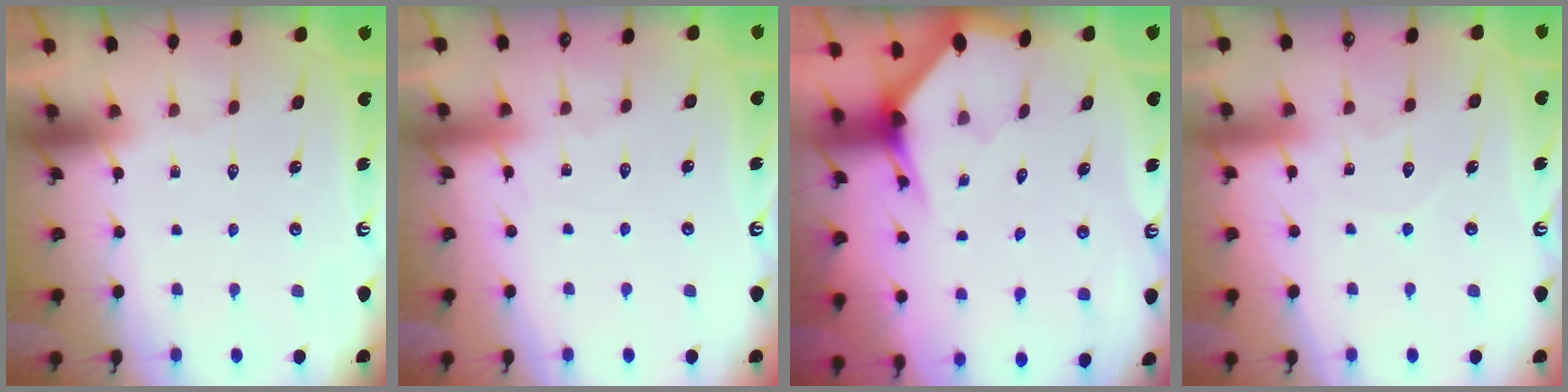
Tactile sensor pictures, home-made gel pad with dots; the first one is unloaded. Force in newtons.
{"total": 2.5, "press": 2.5, "slide": 0.3}
{"total": 2.9, "press": 2.9, "slide": 0.2}
{"total": 5.9, "press": 5.8, "slide": 0.7}